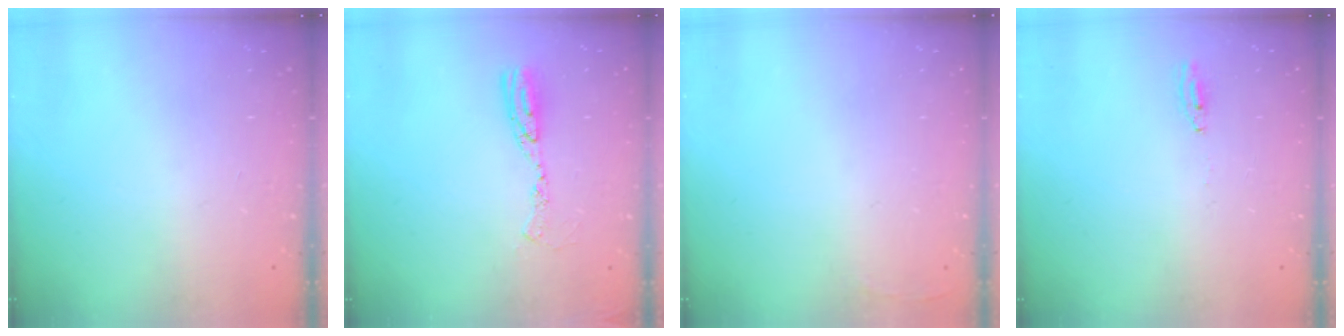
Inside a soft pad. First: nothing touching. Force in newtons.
{"total": 9.5, "press": 9.5, "slide": 0.9}
{"total": 2.5, "press": 2.4, "slide": 0.9}
{"total": 2.0, "press": 2.0, "slide": 0.2}